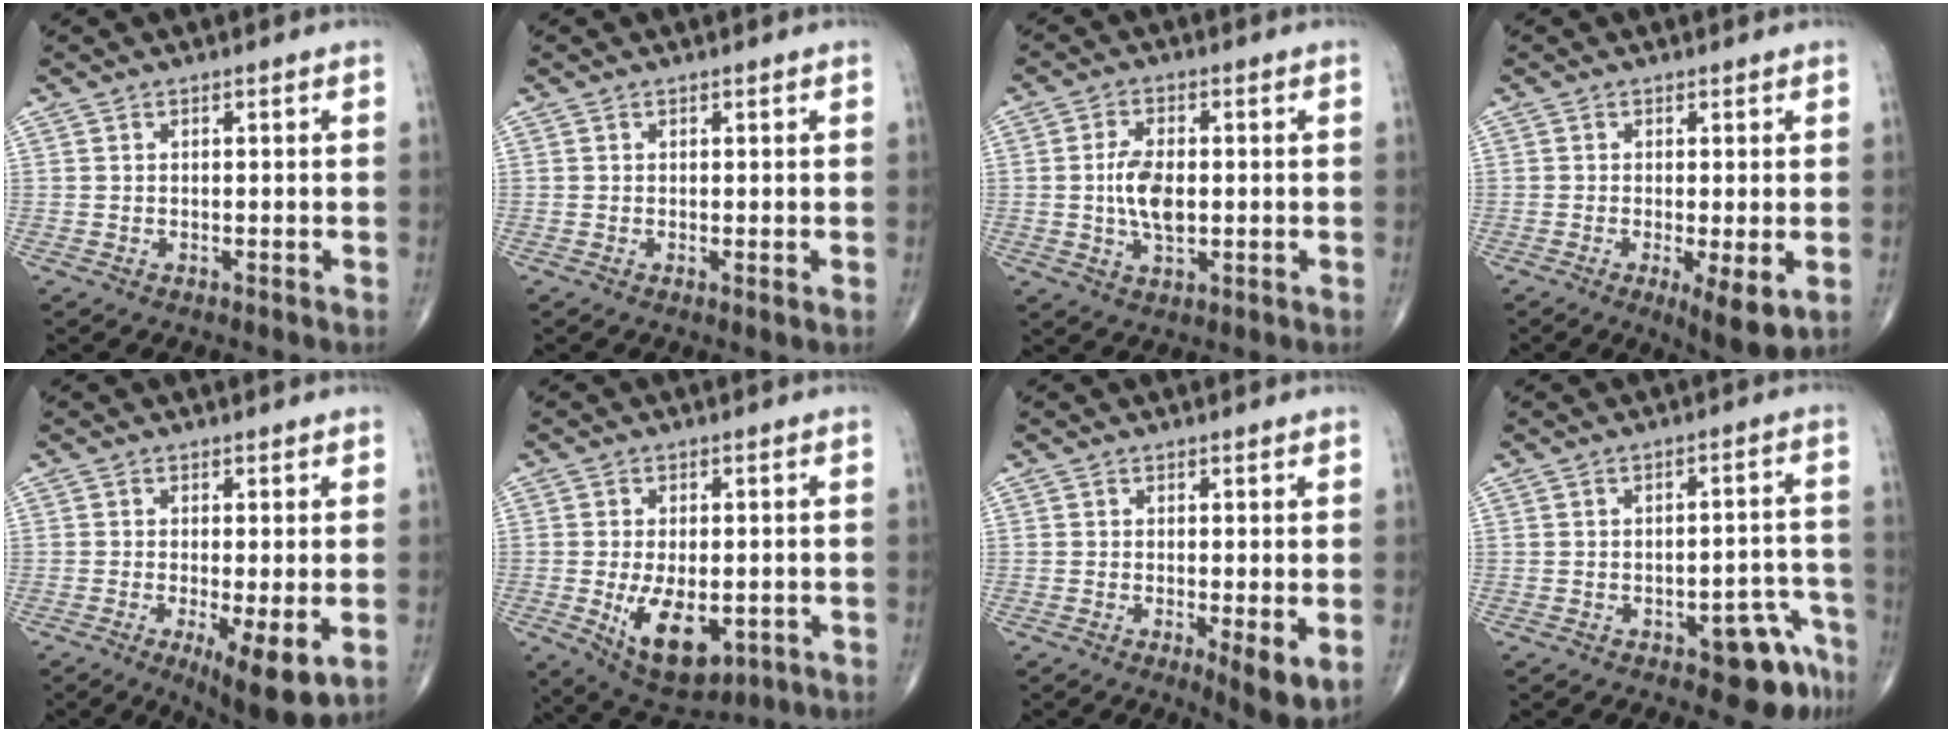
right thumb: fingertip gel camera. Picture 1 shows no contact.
{"total": 0.6, "force": [0.1, 0.2, 0.6], "torque": [-0.012, -0.003, -0.001]}
{"total": 7.2, "force": [-0.2, 3.8, 6.1], "torque": [-0.115, -0.001, -0.005]}
{"total": 6.4, "force": [-1.6, 1.7, 5.9], "torque": [-0.097, -0.021, -0.025]}
{"total": 9.1, "force": [-2.6, 2.6, 8.3], "torque": [-0.130, -0.024, -0.037]}
{"total": 11.4, "force": [-2.7, 6.1, 9.2], "torque": [-0.135, -0.011, -0.027]}
{"total": 5.6, "force": [-1.0, 1.6, 5.2], "torque": [-0.080, -0.018, -0.015]}
{"total": 8.5, "force": [-5.0, 3.5, 5.9], "torque": [-0.040, 0.039, -0.058]}